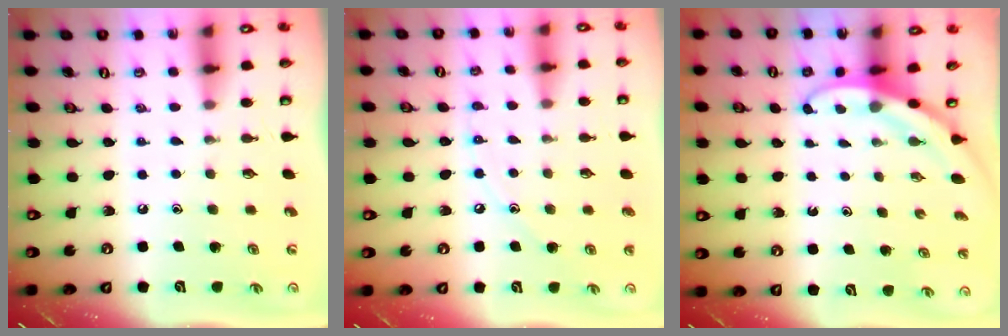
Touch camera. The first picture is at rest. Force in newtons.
{"total": 5.8, "press": 5.8, "slide": 0.3}
{"total": 3.0, "press": 3.0, "slide": 0.1}